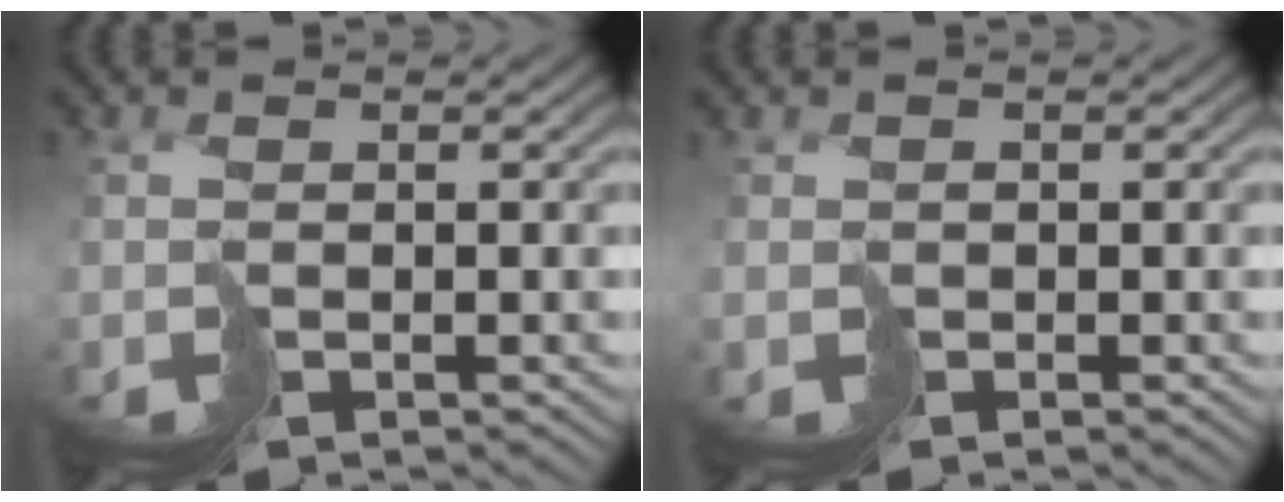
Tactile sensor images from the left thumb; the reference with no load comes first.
{"total": 0.7, "force": [-0.3, 0.3, -0.6], "torque": [0.014, 0.000, -0.001]}